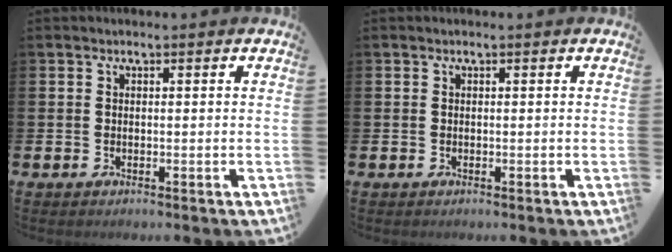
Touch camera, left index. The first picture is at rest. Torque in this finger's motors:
{"motor_torque": [0.00, 0.00, 0.00, 0.00]}